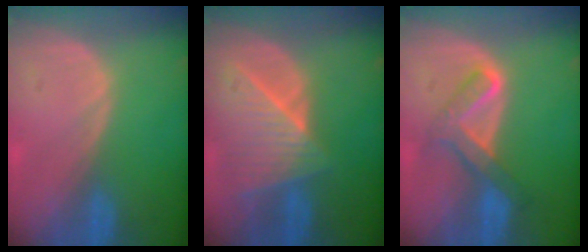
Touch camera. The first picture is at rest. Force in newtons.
{"total": 8.3, "press": 7.6, "slide": 3.5}
{"total": 5.7, "press": 5.6, "slide": 1.2}